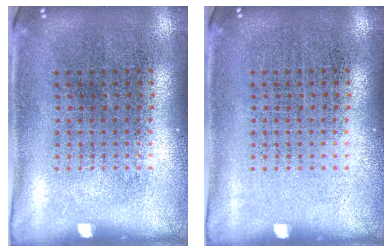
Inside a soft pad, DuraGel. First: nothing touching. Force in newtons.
{"total": 0.0}